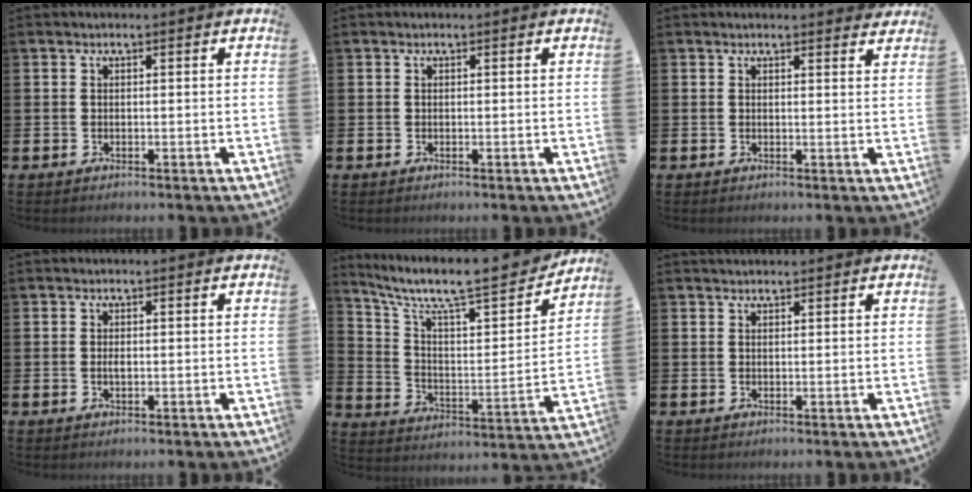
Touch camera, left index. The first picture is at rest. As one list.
[{"total": 0.0}, {"total": 1.5, "force": [1.5, 0.1, 0.0], "torque": [0.006, -0.008, 0.025]}, {"total": 0.9, "force": [0.0, 0.4, 0.8], "torque": [-0.020, 0.004, 0.000]}, {"total": 10.7, "force": [9.0, 2.2, 5.4], "torque": [-0.132, -0.064, 0.146]}, {"total": 1.0, "force": [0.9, 0.2, 0.1], "torque": [0.006, 0.000, 0.015]}]